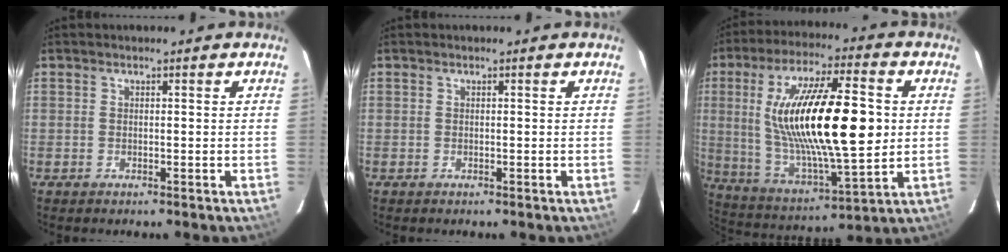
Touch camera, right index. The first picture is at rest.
{"total": 0.0}
{"total": 24.7, "force": [2.8, 6.9, 23.5], "torque": [-0.434, 0.002, 0.061]}